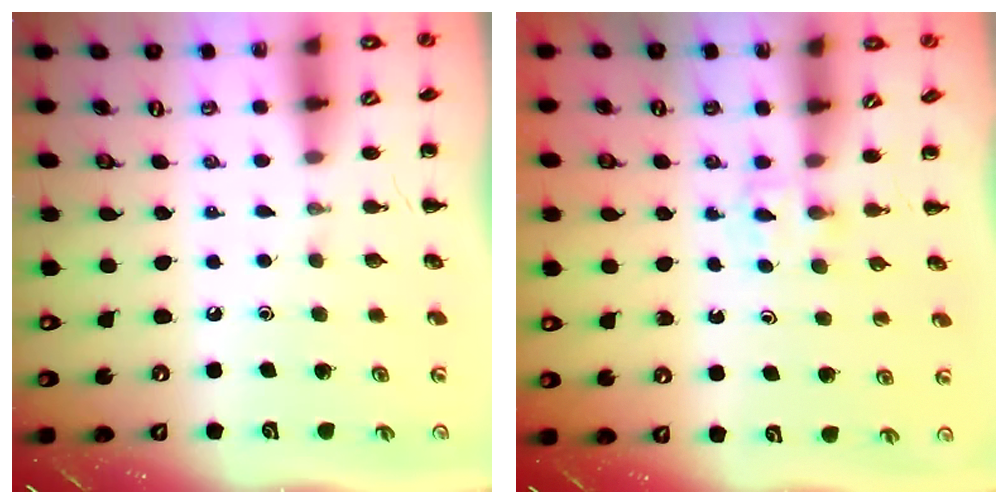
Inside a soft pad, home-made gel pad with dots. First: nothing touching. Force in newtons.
{"total": 2.3, "press": 2.1, "slide": 1.0}